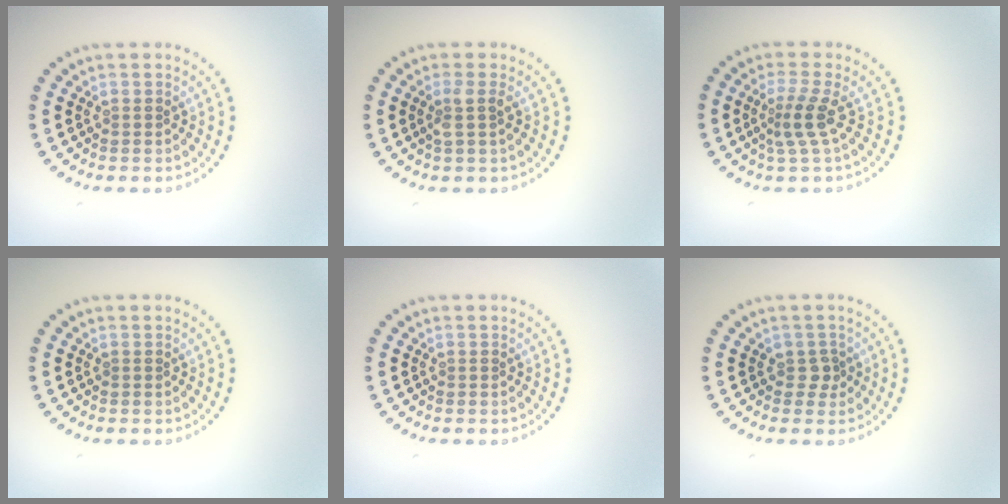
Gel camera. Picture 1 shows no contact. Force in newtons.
{"total": 1.6, "press": 1.3, "slide": 0.9}
{"total": 2.5, "press": 1.7, "slide": 1.8}
{"total": 0.0}
{"total": 0.0}
{"total": 1.2, "press": 1.0, "slide": 0.8}